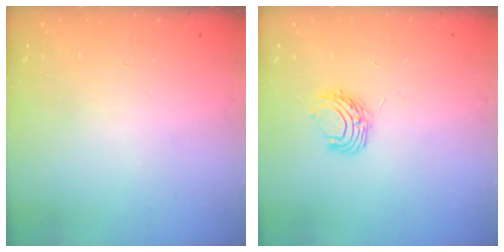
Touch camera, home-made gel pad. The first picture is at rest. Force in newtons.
{"total": 6.9, "press": 6.9, "slide": 0.6}